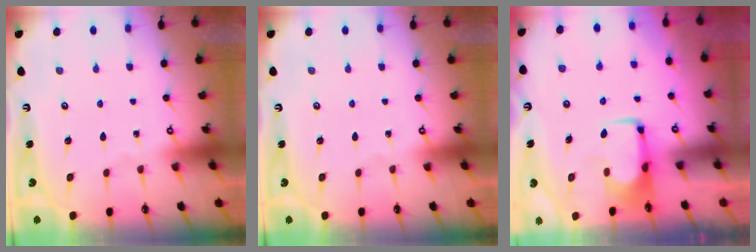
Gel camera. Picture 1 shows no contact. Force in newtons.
{"total": 0.0}
{"total": 1.8, "press": 1.7, "slide": 0.5}